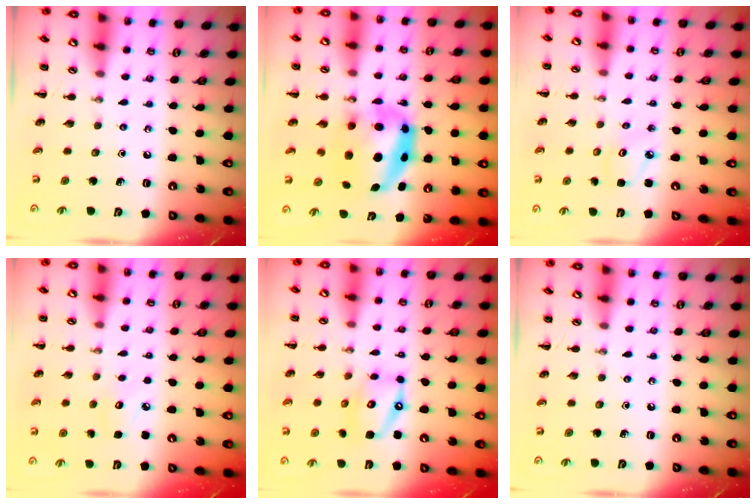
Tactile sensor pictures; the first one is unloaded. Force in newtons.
{"total": 8.7, "press": 8.5, "slide": 2.0}
{"total": 3.2, "press": 3.2, "slide": 0.5}
{"total": 3.7, "press": 3.6, "slide": 0.9}
{"total": 12.3, "press": 12.0, "slide": 2.5}
{"total": 0.0}